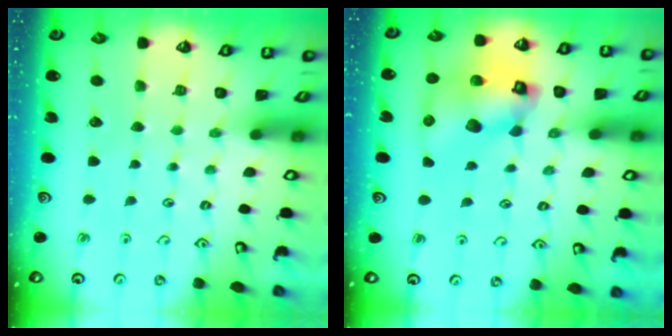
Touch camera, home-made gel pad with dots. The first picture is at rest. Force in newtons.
{"total": 13.2, "press": 13.1, "slide": 1.9}